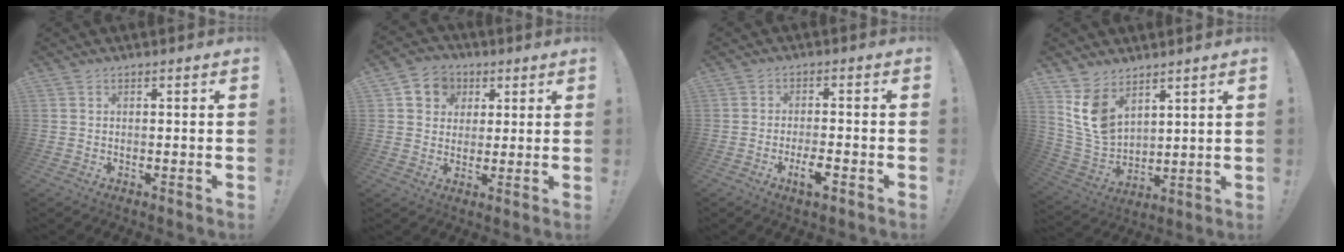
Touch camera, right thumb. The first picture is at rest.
{"total": 8.1, "force": [2.4, 7.3, 2.4], "torque": [-0.035, -0.005, 0.051]}
{"total": 5.6, "force": [-2.9, 1.1, 4.6], "torque": [-0.085, 0.004, -0.050]}
{"total": 11.0, "force": [6.6, 6.9, 5.4], "torque": [-0.120, -0.043, 0.135]}